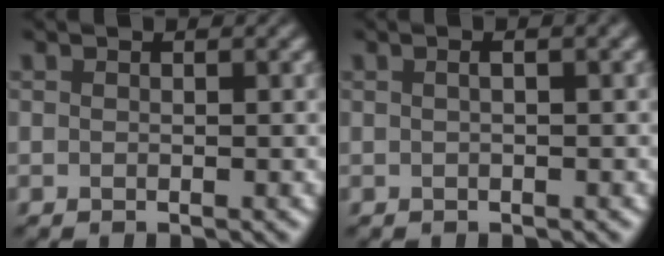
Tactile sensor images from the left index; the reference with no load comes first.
{"total": 1.6, "force": [0.5, 0.3, 1.5], "torque": [-0.026, 0.004, 0.009]}